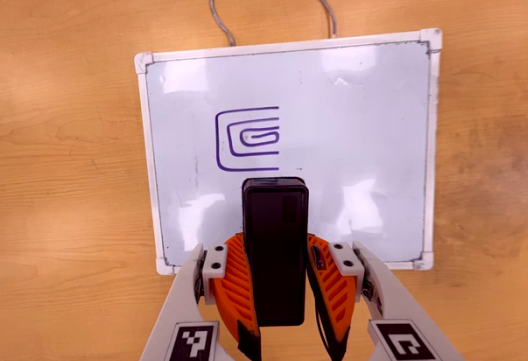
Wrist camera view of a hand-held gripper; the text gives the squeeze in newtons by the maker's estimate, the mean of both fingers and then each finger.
{"total": 8.1, "left": 7.0, "right": 9.3}